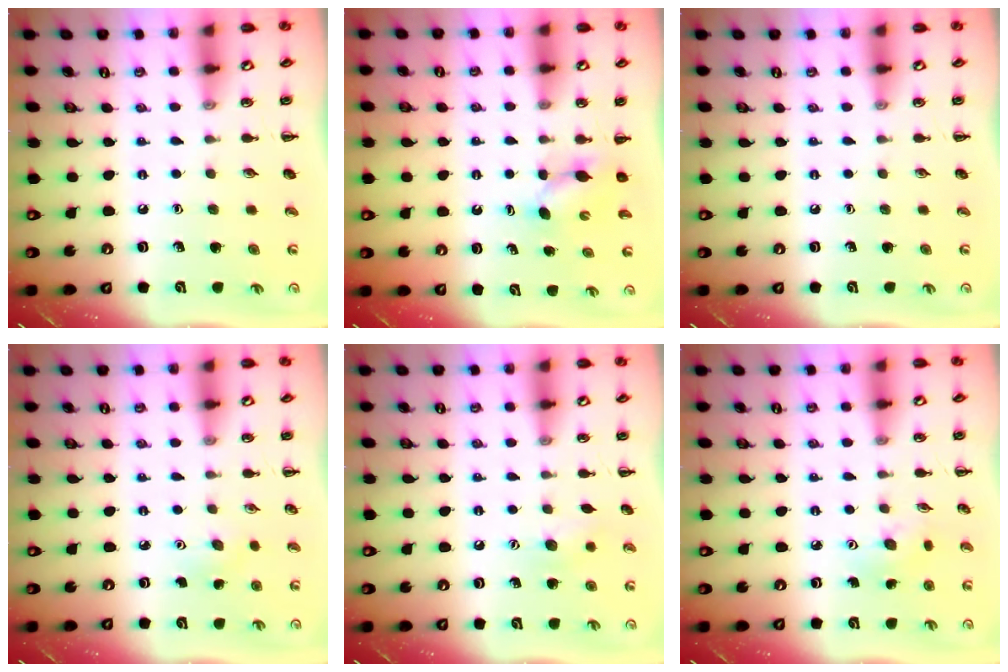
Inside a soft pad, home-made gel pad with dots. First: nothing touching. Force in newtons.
{"total": 3.5, "press": 3.4, "slide": 0.9}
{"total": 0.0}
{"total": 2.8, "press": 2.8, "slide": 0.7}
{"total": 6.6, "press": 6.5, "slide": 1.1}
{"total": 3.3, "press": 3.2, "slide": 0.9}